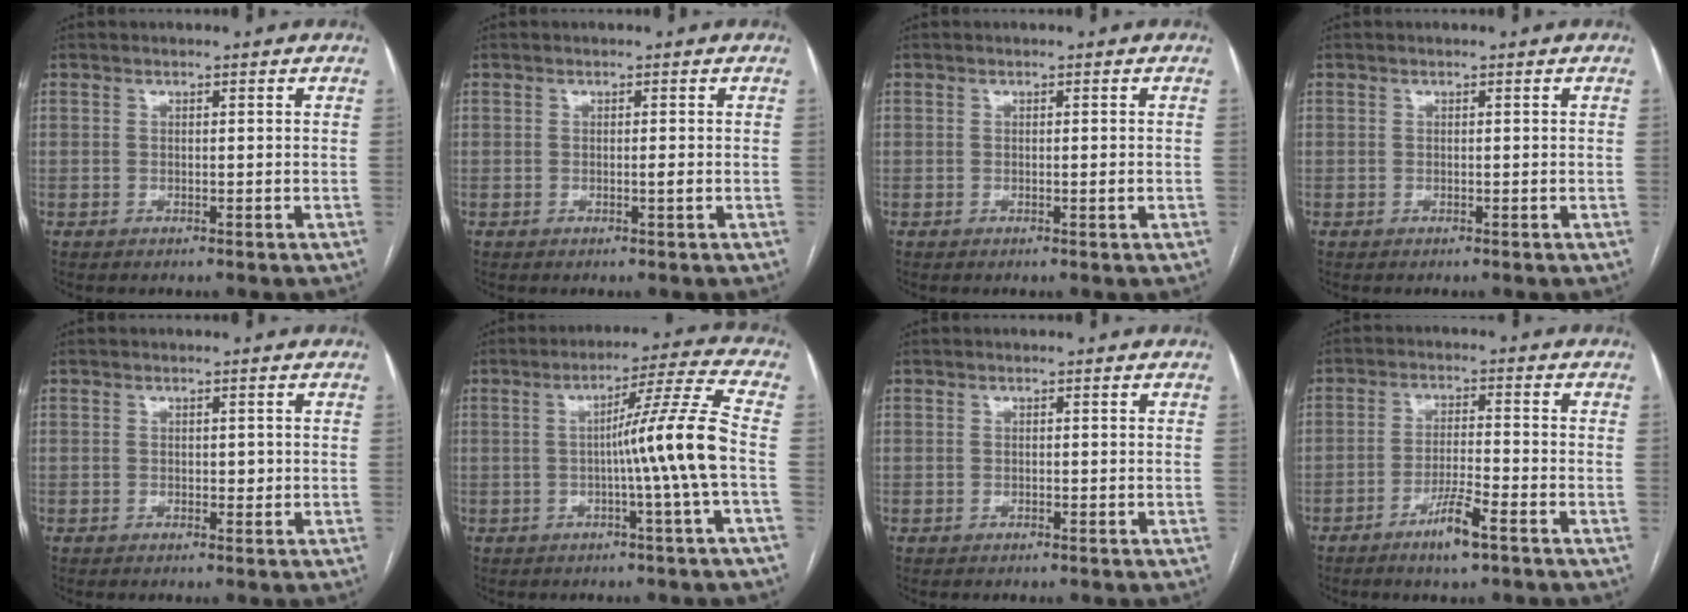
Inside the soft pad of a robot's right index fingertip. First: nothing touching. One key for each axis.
{"total": 0.8, "fx": -0.2, "fy": -0.1, "fz": 0.7, "tx": -0.012, "ty": 0.000, "tz": -0.002}
{"total": 0.9, "fx": -0.2, "fy": 0.0, "fz": 0.9, "tx": -0.015, "ty": -0.001, "tz": 0.001}
{"total": 0.0}
{"total": 0.9, "fx": 0.0, "fy": 0.6, "fz": 0.7, "tx": -0.006, "ty": 0.000, "tz": 0.000}
{"total": 9.9, "fx": -1.6, "fy": -2.5, "fz": 9.5, "tx": -0.146, "ty": 0.008, "tz": -0.024}
{"total": 0.0}
{"total": 5.8, "fx": -3.7, "fy": 0.3, "fz": 4.5, "tx": -0.087, "ty": -0.006, "tz": -0.067}